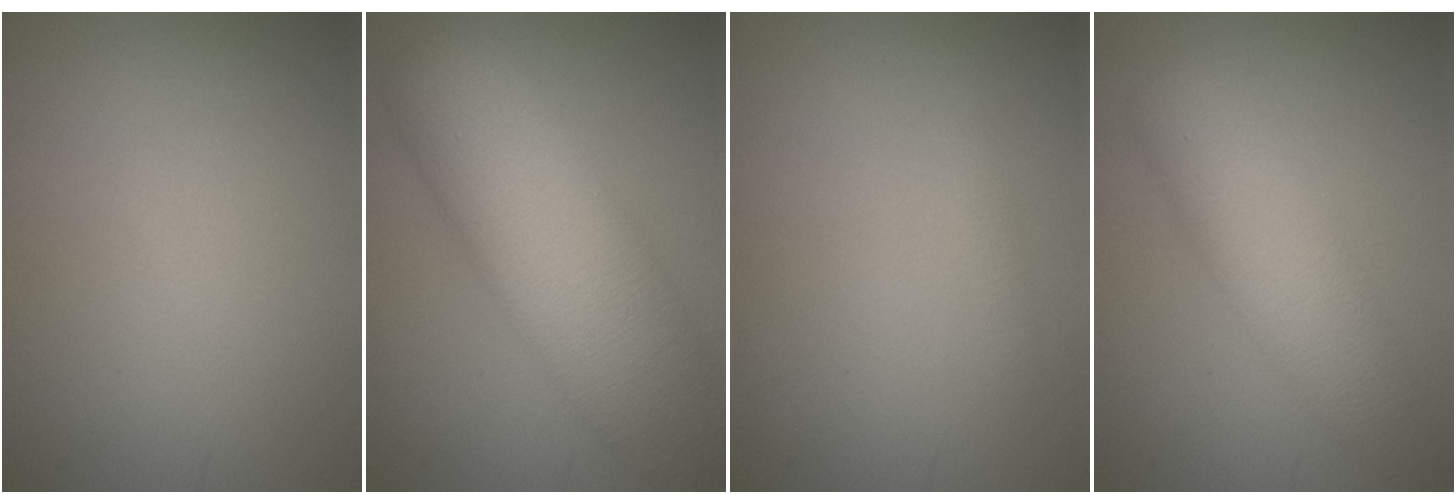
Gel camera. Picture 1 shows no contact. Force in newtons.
{"total": 11.6, "press": 11.5, "slide": 0.5}
{"total": 0.7, "press": 0.7, "slide": 0.0}
{"total": 5.6, "press": 5.6, "slide": 0.3}